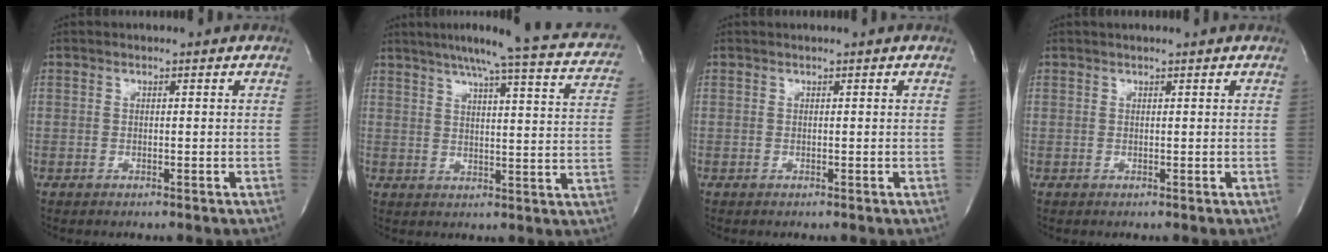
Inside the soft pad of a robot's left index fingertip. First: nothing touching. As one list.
[{"total": 20.3, "force": [17.8, 1.6, 9.7], "torque": [-0.135, -0.024, 0.203]}, {"total": 0.7, "force": [0.7, -0.1, 0.2], "torque": [-0.009, -0.001, 0.011]}, {"total": 3.1, "force": [2.8, 0.3, 1.2], "torque": [-0.018, 0.019, 0.031]}]